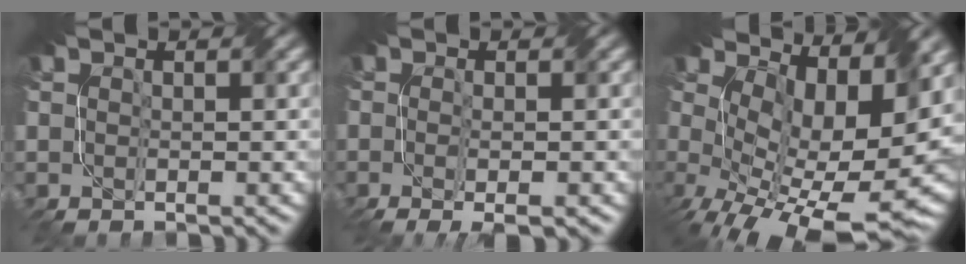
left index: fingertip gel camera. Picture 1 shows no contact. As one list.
[{"total": 3.3, "force": [-1.5, 0.9, 2.7], "torque": [-0.039, -0.004, -0.017]}, {"total": 14.2, "force": [1.8, 8.1, 11.6], "torque": [-0.155, -0.019, 0.069]}]